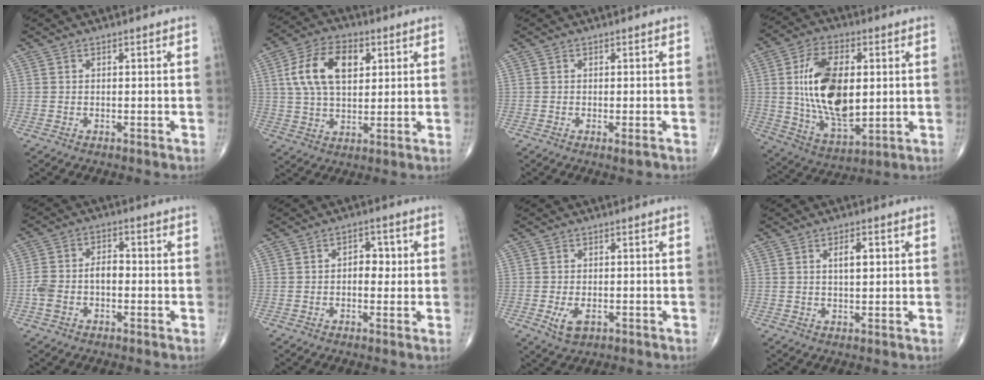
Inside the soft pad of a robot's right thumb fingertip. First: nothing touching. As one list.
[{"total": 13.2, "force": [3.7, 7.8, 10.0], "torque": [-0.170, 0.005, 0.065]}, {"total": 1.3, "force": [-0.6, 0.3, 1.1], "torque": [-0.017, -0.004, -0.009]}, {"total": 18.8, "force": [1.9, 10.1, 15.7], "torque": [-0.272, -0.013, 0.043]}, {"total": 6.8, "force": [-1.3, 4.2, 5.2], "torque": [-0.111, 0.032, -0.026]}, {"total": 4.2, "force": [0.3, 2.8, 3.1], "torque": [-0.022, 0.006, 0.000]}, {"total": 4.0, "force": [-1.3, 2.3, 3.0], "torque": [-0.054, -0.003, -0.015]}, {"total": 3.8, "force": [1.1, 1.6, 3.2], "torque": [-0.049, -0.004, 0.017]}]